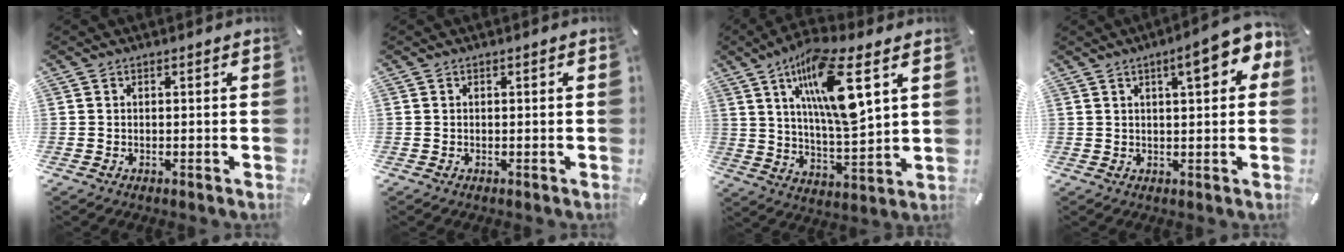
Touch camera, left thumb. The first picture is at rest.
{"total": 0.0}
{"total": 16.2, "force": [7.5, 4.1, 13.8], "torque": [-0.272, -0.023, 0.116]}
{"total": 9.9, "force": [4.6, 2.9, 8.3], "torque": [-0.107, -0.018, 0.067]}